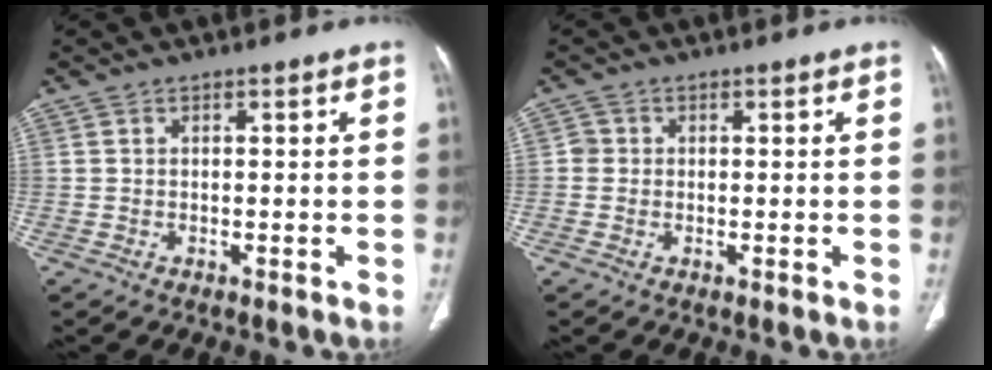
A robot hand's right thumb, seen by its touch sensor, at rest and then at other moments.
{"total": 1.4, "force": [0.0, 1.4, 0.4], "torque": [0.001, 0.004, -0.004]}